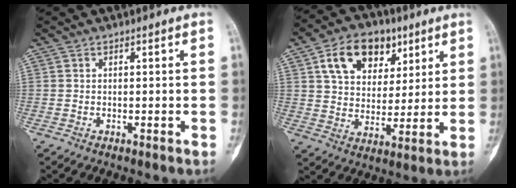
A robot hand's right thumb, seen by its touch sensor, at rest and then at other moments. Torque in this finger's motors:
{"motor_torque": [0.99, 1.40, 0.38, -0.07, 0.28]}